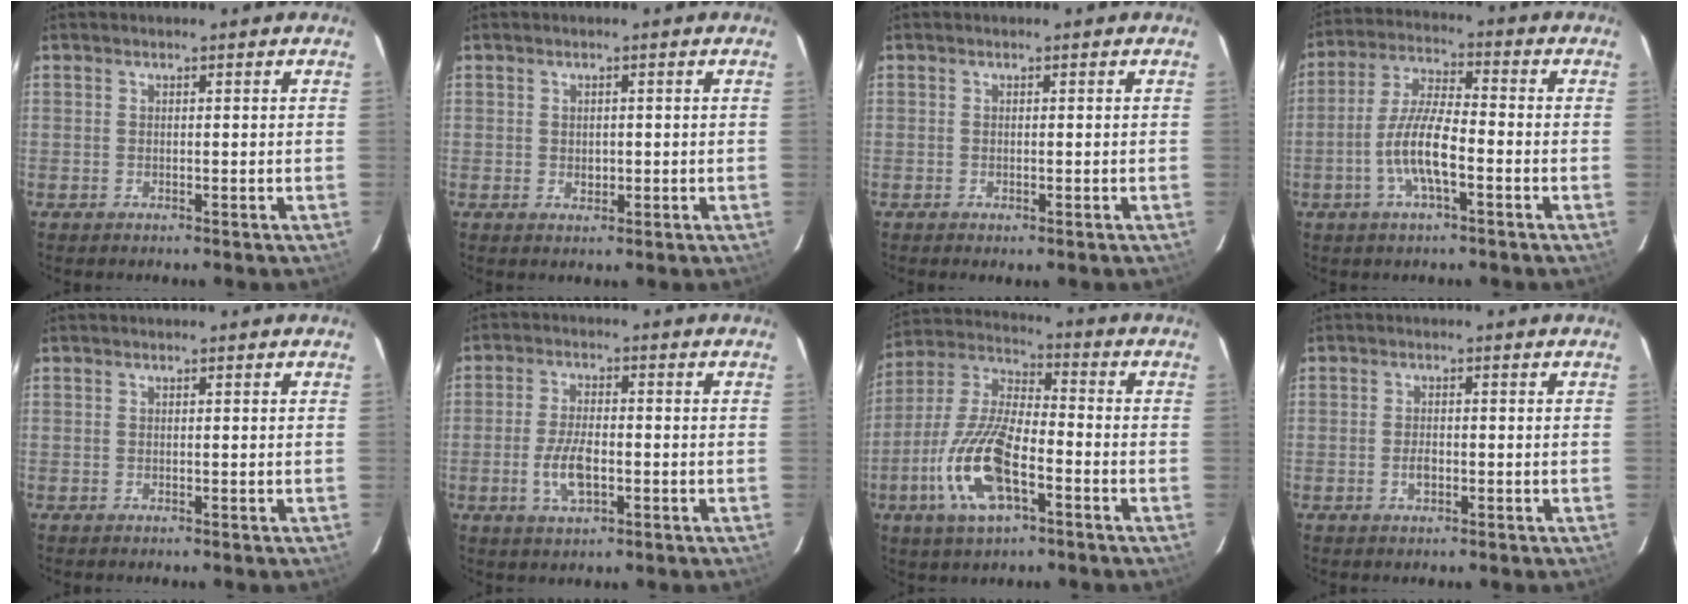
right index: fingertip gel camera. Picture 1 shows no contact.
{"total": 1.8, "force": [-0.1, 1.6, 0.9], "torque": [-0.012, 0.001, 0.001]}
{"total": 0.7, "force": [-0.3, 0.1, 0.6], "torque": [-0.011, 0.000, -0.004]}
{"total": 9.5, "force": [-3.5, 2.4, 8.5], "torque": [-0.177, 0.003, -0.066]}
{"total": 0.0}
{"total": 7.0, "force": [-2.0, 3.1, 5.9], "torque": [-0.122, -0.004, -0.036]}
{"total": 16.1, "force": [-6.4, 6.2, 13.5], "torque": [-0.291, -0.009, -0.127]}
{"total": 2.1, "force": [-0.7, 1.2, 1.5], "torque": [-0.030, 0.000, -0.012]}